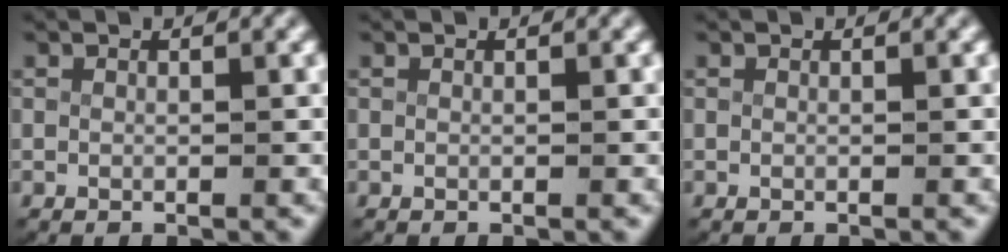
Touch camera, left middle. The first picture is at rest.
{"total": 0.0}
{"total": 0.0}